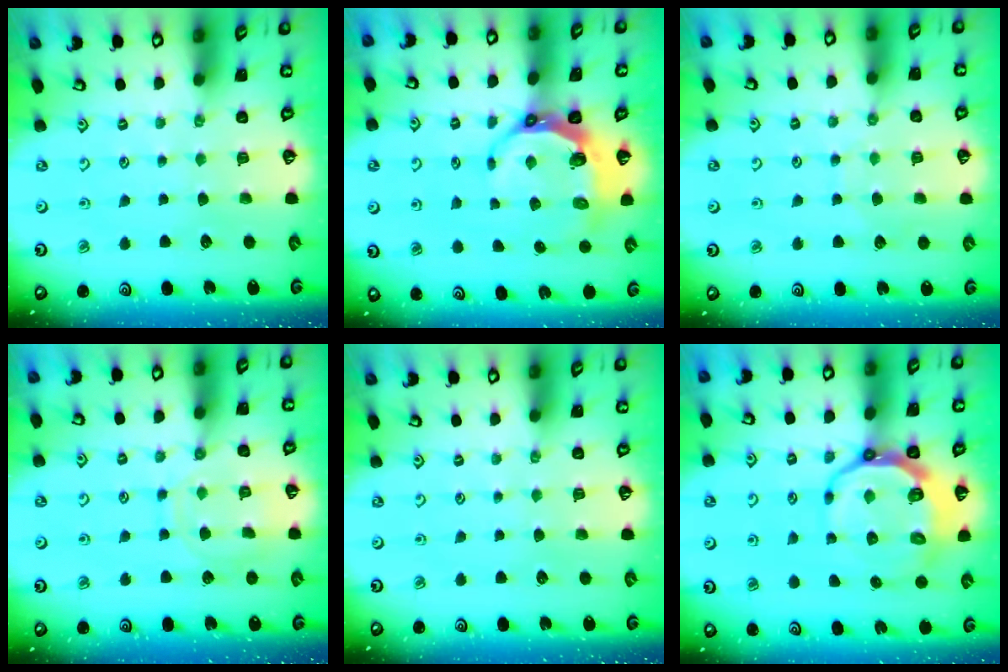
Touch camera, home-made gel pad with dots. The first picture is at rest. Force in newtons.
{"total": 7.8, "press": 6.7, "slide": 3.9}
{"total": 4.9, "press": 4.9, "slide": 0.5}
{"total": 11.0, "press": 11.0, "slide": 0.8}
{"total": 0.0}
{"total": 11.5, "press": 10.8, "slide": 3.9}